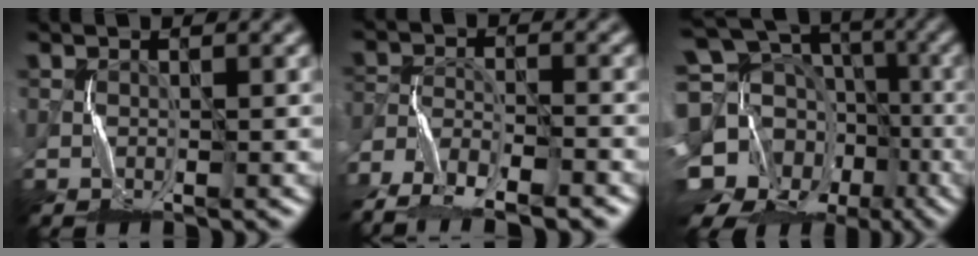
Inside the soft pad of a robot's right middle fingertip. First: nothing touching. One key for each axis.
{"total": 8.8, "fx": -7.9, "fy": 2.3, "fz": 3.0, "tx": -0.047, "ty": -0.013, "tz": -0.139}
{"total": 16.7, "fx": -5.5, "fy": 13.1, "fz": 8.7, "tx": -0.190, "ty": 0.017, "tz": -0.068}